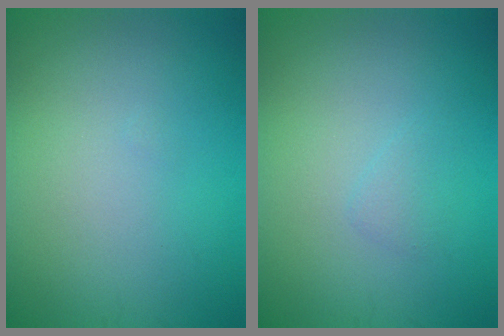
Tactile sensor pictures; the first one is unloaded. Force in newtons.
{"total": 0.9, "press": 0.9, "slide": 0.1}